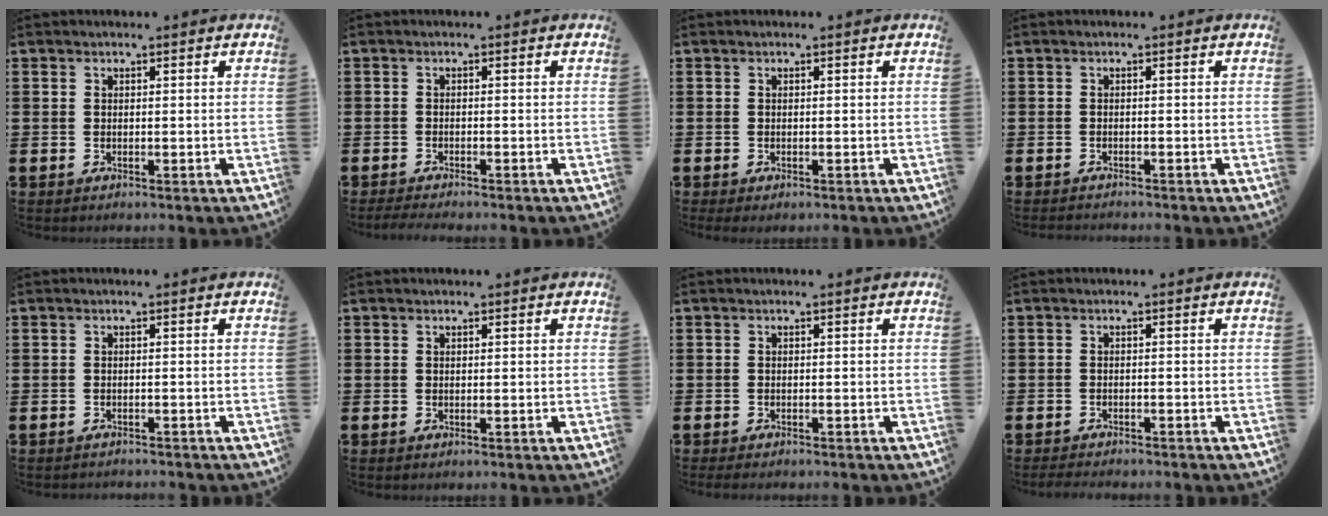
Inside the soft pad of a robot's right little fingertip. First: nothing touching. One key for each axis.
{"total": 1.1, "fx": -1.0, "fy": 0.0, "fz": 0.4, "tx": -0.009, "ty": 0.000, "tz": -0.020}
{"total": 0.0}
{"total": 0.7, "fx": -0.7, "fy": 0.0, "fz": 0.0, "tx": -0.001, "ty": -0.002, "tz": -0.013}
{"total": 0.7, "fx": -0.7, "fy": 0.0, "fz": -0.1, "tx": 0.000, "ty": -0.001, "tz": -0.015}
{"total": 0.0}
{"total": 0.6, "fx": -0.5, "fy": 0.1, "fz": 0.3, "tx": -0.006, "ty": -0.003, "tz": -0.010}
{"total": 1.2, "fx": -1.2, "fy": 0.1, "fz": 0.2, "tx": -0.007, "ty": 0.002, "tz": -0.024}